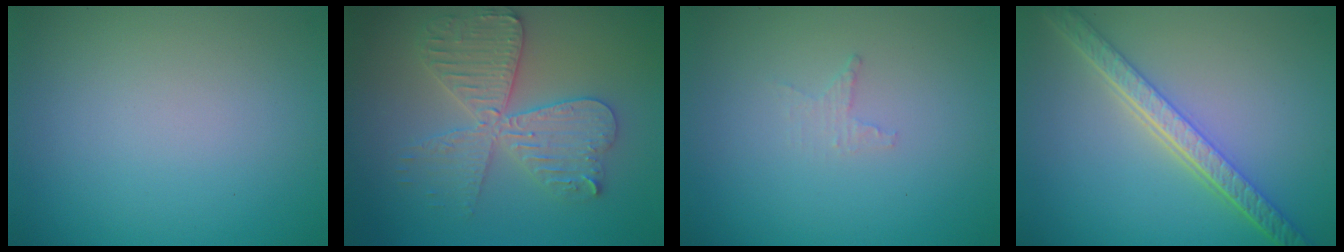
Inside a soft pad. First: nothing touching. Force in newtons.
{"total": 5.6, "press": 5.5, "slide": 0.8}
{"total": 0.9, "press": 0.8, "slide": 0.3}
{"total": 5.5, "press": 4.3, "slide": 3.4}